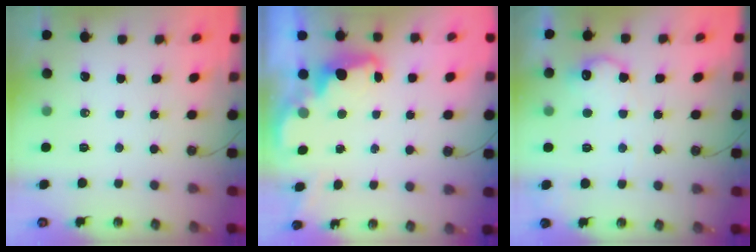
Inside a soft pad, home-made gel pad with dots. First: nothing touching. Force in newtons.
{"total": 2.5, "press": 2.4, "slide": 0.5}
{"total": 10.3, "press": 10.3, "slide": 0.3}